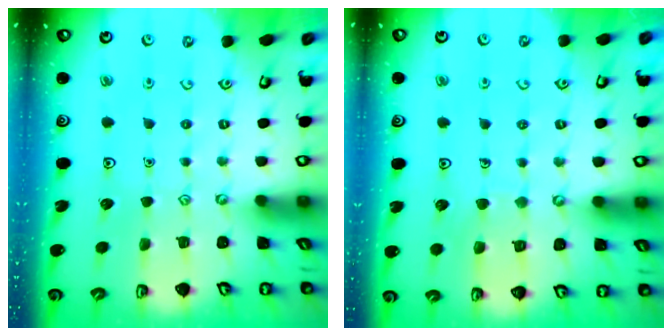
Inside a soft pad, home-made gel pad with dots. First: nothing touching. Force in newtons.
{"total": 4.9, "press": 4.9, "slide": 0.4}